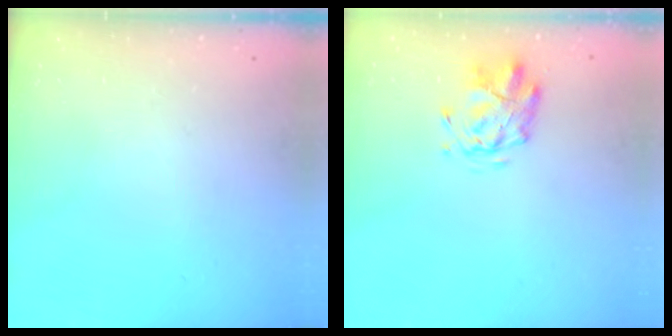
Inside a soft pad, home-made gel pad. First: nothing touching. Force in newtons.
{"total": 2.9, "press": 2.5, "slide": 1.5}